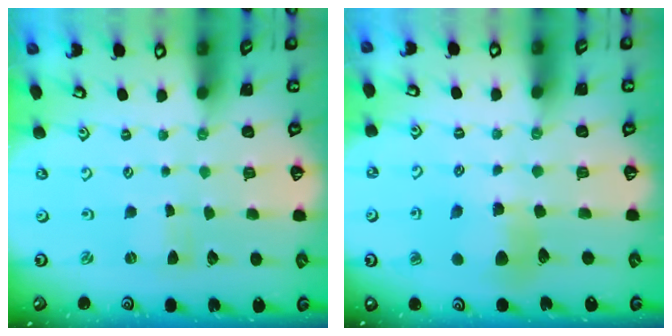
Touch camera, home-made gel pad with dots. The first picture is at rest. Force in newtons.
{"total": 7.4, "press": 7.4, "slide": 0.7}